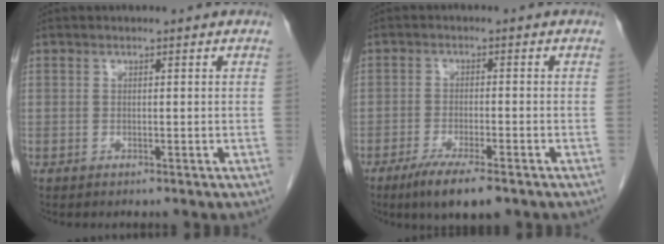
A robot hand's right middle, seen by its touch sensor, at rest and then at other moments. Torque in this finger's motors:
{"motor_torque": [0.52, -0.33, 0.09, 0.03]}